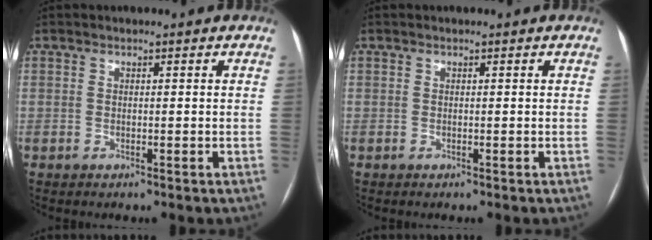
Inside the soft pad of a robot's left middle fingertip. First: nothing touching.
{"total": 0.0}